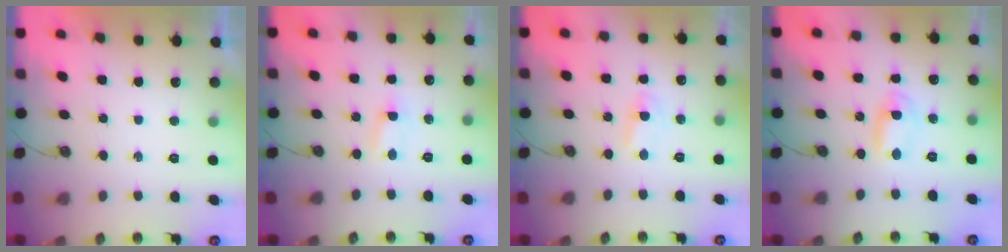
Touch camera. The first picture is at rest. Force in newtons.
{"total": 1.9, "press": 1.9, "slide": 0.2}
{"total": 2.2, "press": 2.2, "slide": 0.3}
{"total": 2.1, "press": 1.7, "slide": 1.2}